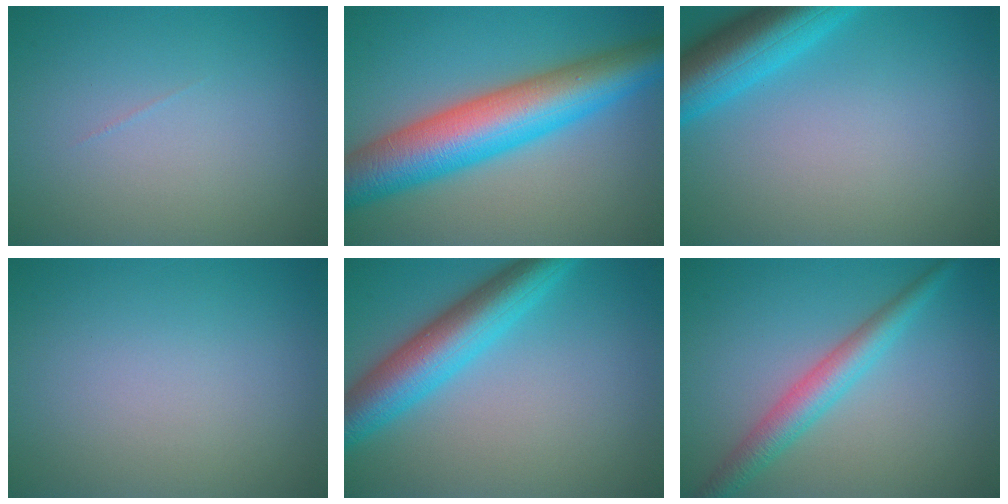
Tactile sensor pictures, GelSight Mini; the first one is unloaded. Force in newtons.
{"total": 10.6, "press": 10.6, "slide": 0.1}
{"total": 7.1, "press": 7.1, "slide": 0.5}
{"total": 0.0}
{"total": 6.9, "press": 6.9, "slide": 0.1}
{"total": 3.7, "press": 3.7, "slide": 0.1}